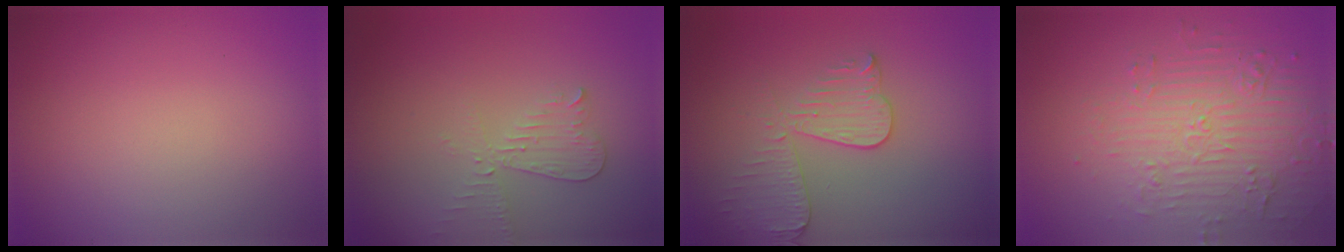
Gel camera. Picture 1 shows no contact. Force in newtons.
{"total": 2.2, "press": 2.2, "slide": 0.1}
{"total": 3.4, "press": 3.3, "slide": 0.8}
{"total": 5.0, "press": 3.5, "slide": 3.5}